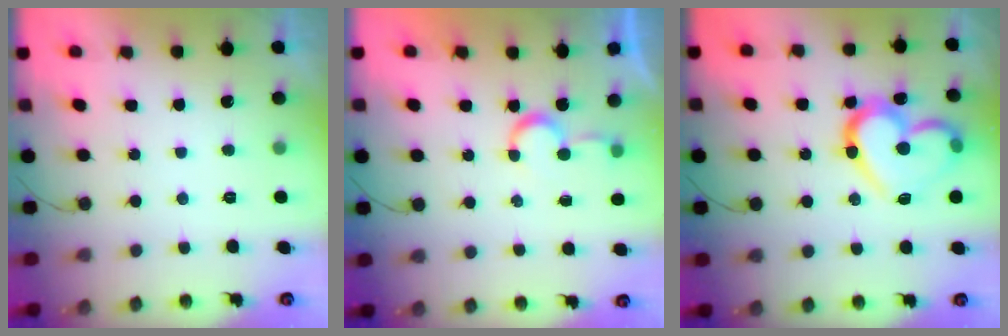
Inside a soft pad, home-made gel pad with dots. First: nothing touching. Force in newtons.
{"total": 5.0, "press": 5.0, "slide": 0.3}
{"total": 17.2, "press": 17.1, "slide": 1.4}